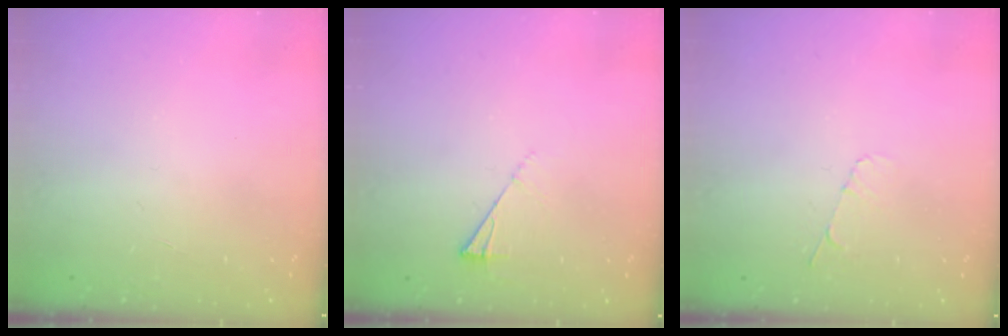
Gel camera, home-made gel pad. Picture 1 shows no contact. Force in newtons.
{"total": 4.8, "press": 4.8, "slide": 0.7}
{"total": 3.3, "press": 3.2, "slide": 0.3}